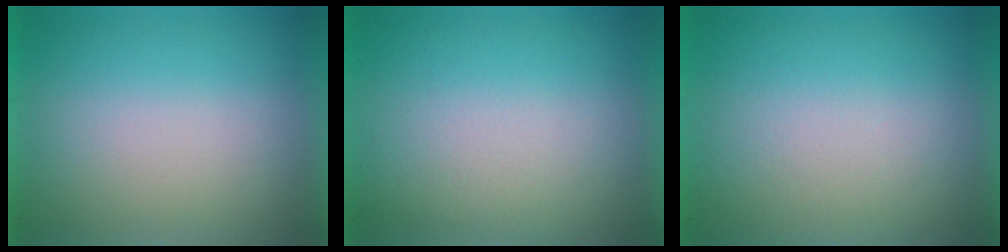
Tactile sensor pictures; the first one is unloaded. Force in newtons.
{"total": 2.6}
{"total": 4.1}